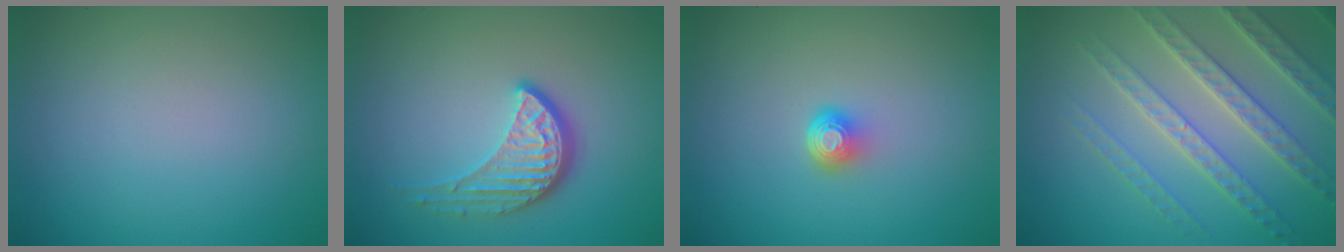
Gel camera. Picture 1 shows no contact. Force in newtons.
{"total": 3.9, "press": 3.0, "slide": 2.5}
{"total": 1.9, "press": 1.3, "slide": 1.4}
{"total": 6.2, "press": 5.0, "slide": 3.8}